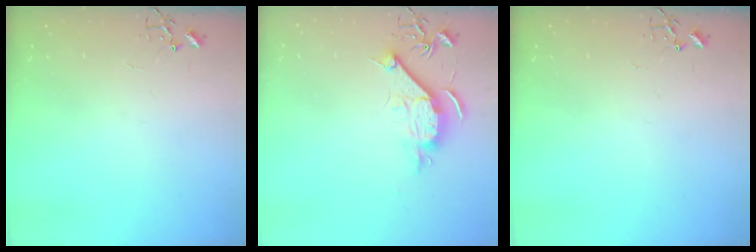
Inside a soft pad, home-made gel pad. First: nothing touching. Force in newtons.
{"total": 9.5, "press": 9.5, "slide": 0.9}
{"total": 0.0}